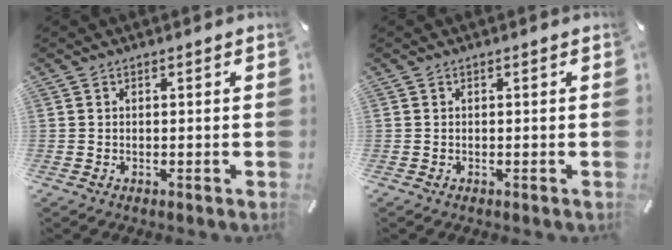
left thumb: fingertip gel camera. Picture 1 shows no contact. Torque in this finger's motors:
{"motor_torque": [0.23, 0.29, -0.03, -0.01, 0.00]}